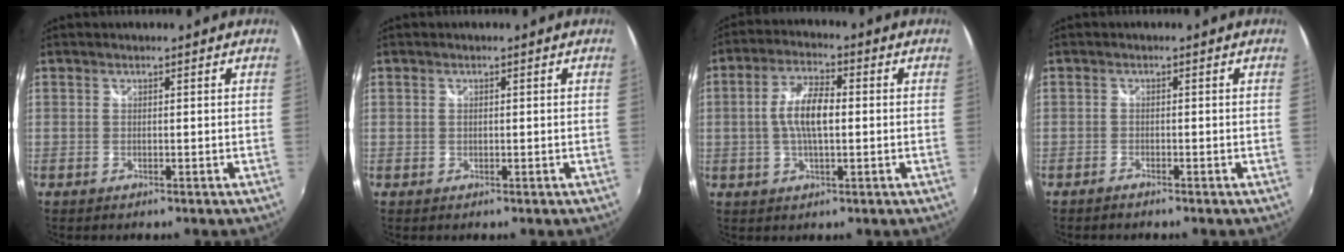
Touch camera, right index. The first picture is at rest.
{"total": 0.6, "force": [0.0, 0.5, 0.3], "torque": [-0.005, 0.000, -0.001]}
{"total": 7.7, "force": [-0.1, 2.8, 7.1], "torque": [-0.139, 0.010, -0.003]}
{"total": 1.2, "force": [-1.1, 0.3, 0.4], "torque": [-0.014, -0.003, -0.024]}